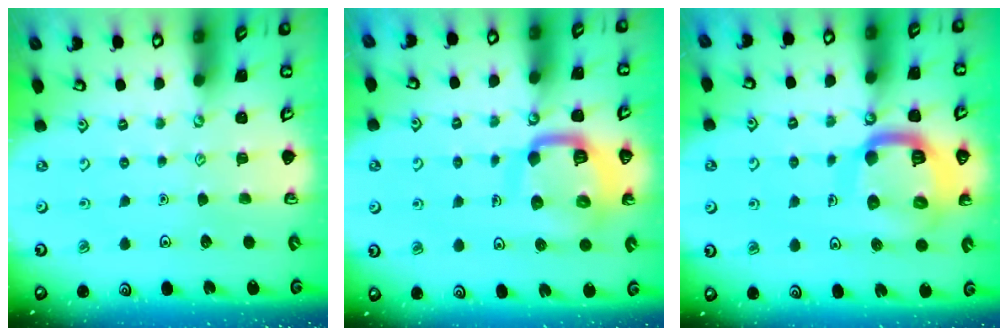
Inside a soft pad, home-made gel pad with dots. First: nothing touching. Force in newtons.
{"total": 13.2, "press": 13.1, "slide": 1.6}
{"total": 17.4, "press": 17.3, "slide": 1.9}